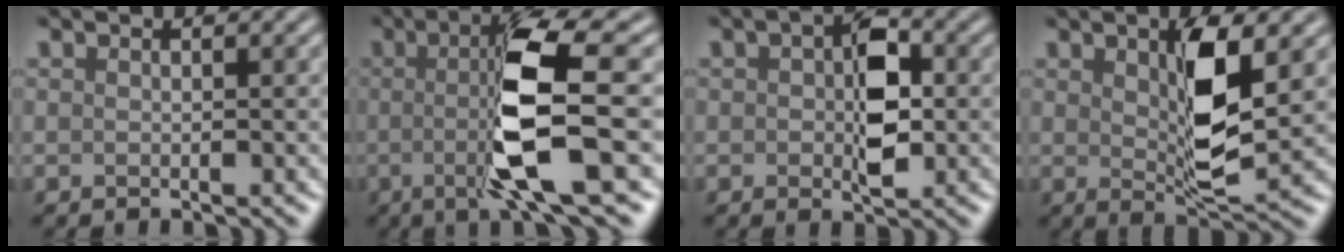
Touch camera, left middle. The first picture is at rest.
{"total": 8.4, "force": [-0.4, 1.6, 8.3], "torque": [-0.139, -0.009, -0.007]}
{"total": 5.0, "force": [0.2, 2.6, 4.3], "torque": [-0.064, 0.003, 0.000]}
{"total": 5.8, "force": [1.3, 1.9, 5.3], "torque": [-0.095, -0.007, 0.026]}